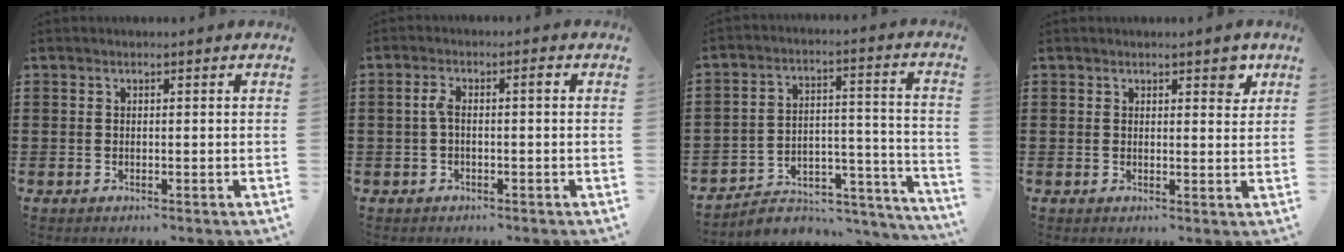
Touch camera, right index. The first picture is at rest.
{"total": 2.7, "force": [-0.3, 0.6, 2.6], "torque": [-0.054, 0.001, -0.010]}
{"total": 5.3, "force": [-4.7, 2.0, 1.4], "torque": [-0.024, 0.011, -0.089]}
{"total": 2.8, "force": [2.0, 1.1, 1.6], "torque": [-0.017, 0.001, 0.033]}